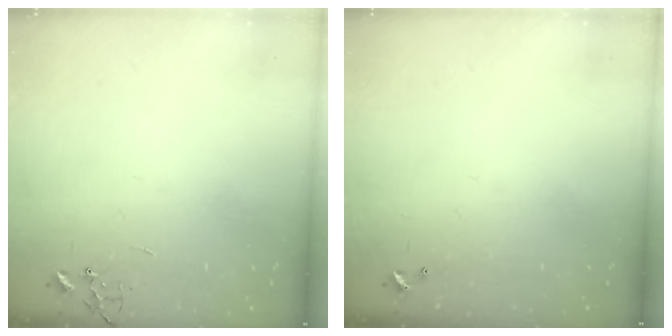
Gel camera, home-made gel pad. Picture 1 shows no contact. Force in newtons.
{"total": 0.0}